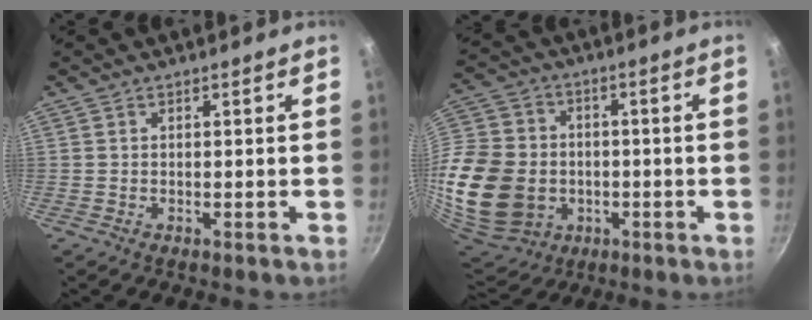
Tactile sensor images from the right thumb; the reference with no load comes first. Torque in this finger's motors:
{"motor_torque": [-0.68, 1.97, 1.47, -1.32, 0.36]}